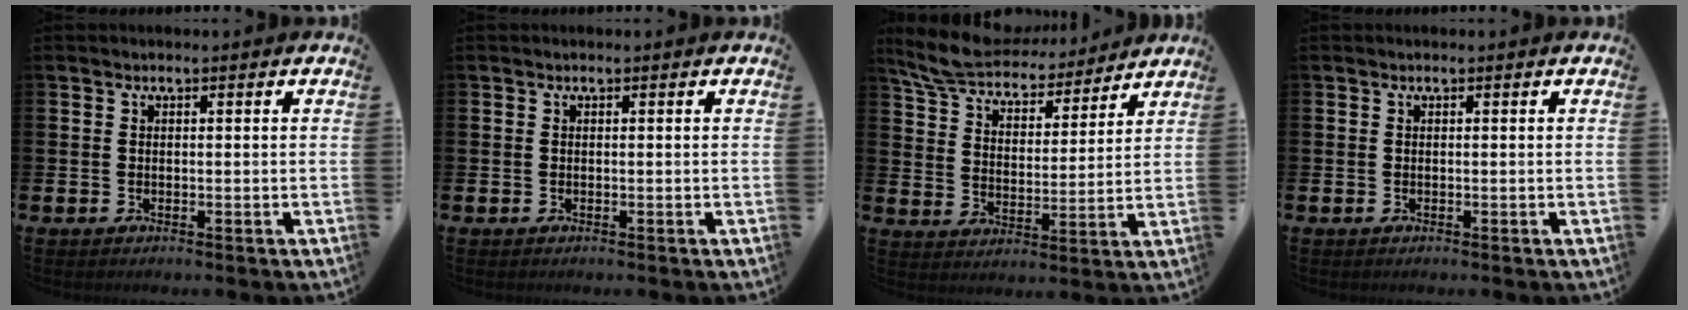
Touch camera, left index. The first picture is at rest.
{"total": 0.0}
{"total": 7.8, "force": [7.3, 2.0, 1.7], "torque": [-0.070, -0.051, 0.130]}
{"total": 0.0}